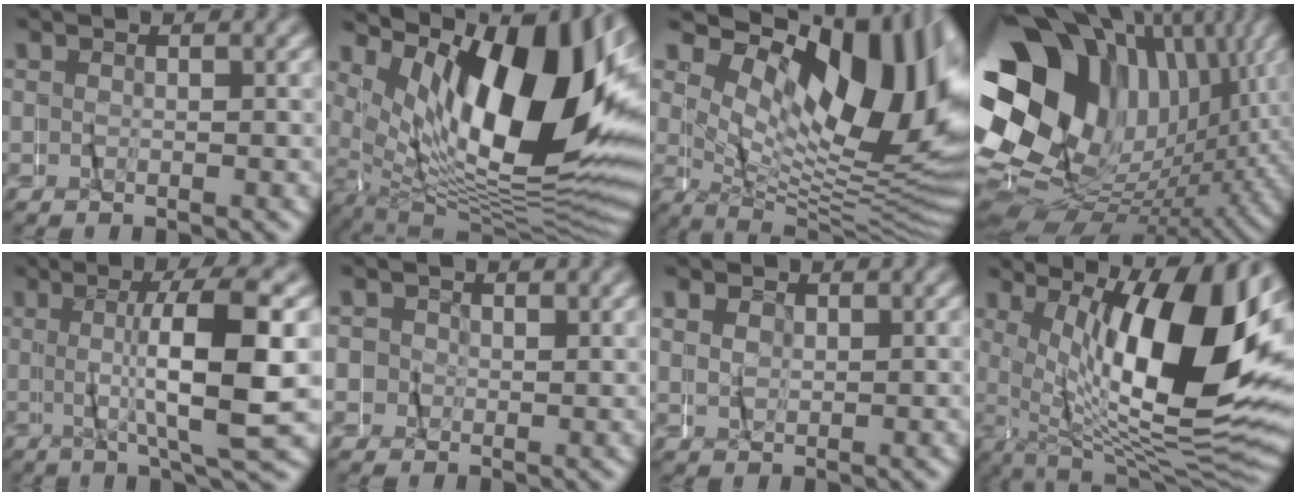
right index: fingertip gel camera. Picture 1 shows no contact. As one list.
[{"total": 17.6, "force": [2.9, 8.4, 15.2], "torque": [-0.231, 0.009, 0.048]}, {"total": 17.2, "force": [4.0, 8.4, 14.4], "torque": [-0.187, 0.012, 0.057]}, {"total": 25.9, "force": [1.3, 18.8, 17.8], "torque": [-0.277, 0.007, 0.014]}, {"total": 9.0, "force": [1.0, 0.5, 8.9], "torque": [-0.137, 0.017, 0.013]}, {"total": 4.0, "force": [0.9, 3.7, 1.2], "torque": [-0.039, -0.002, 0.014]}, {"total": 0.9, "force": [0.5, 0.6, -0.4], "torque": [0.005, 0.003, 0.010]}, {"total": 15.5, "force": [0.6, 6.2, 14.3], "torque": [-0.219, -0.008, 0.024]}]